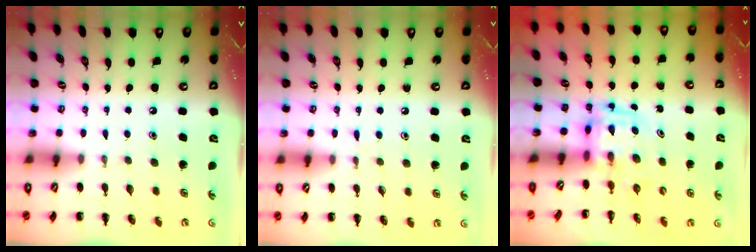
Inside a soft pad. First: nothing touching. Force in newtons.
{"total": 4.4, "press": 3.9, "slide": 2.0}
{"total": 3.7, "press": 3.7, "slide": 0.7}